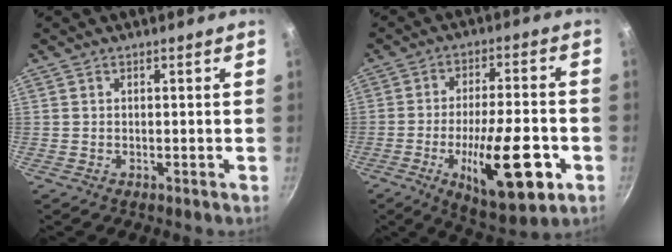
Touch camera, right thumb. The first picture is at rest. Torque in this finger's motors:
{"motor_torque": [0.18, 0.44, 0.53, 0.00, 0.12]}